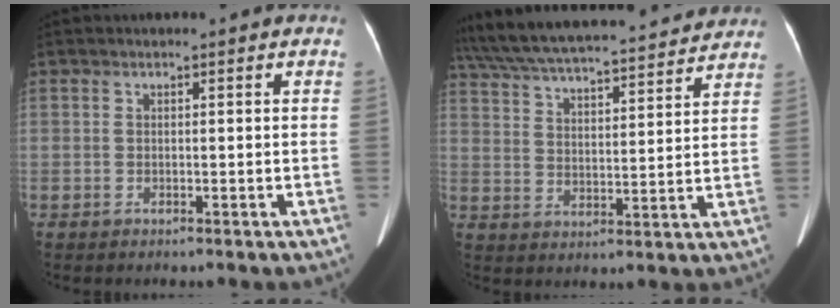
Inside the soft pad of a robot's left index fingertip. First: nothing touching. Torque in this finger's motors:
{"motor_torque": [0.60, -1.54, 0.50, 0.05]}